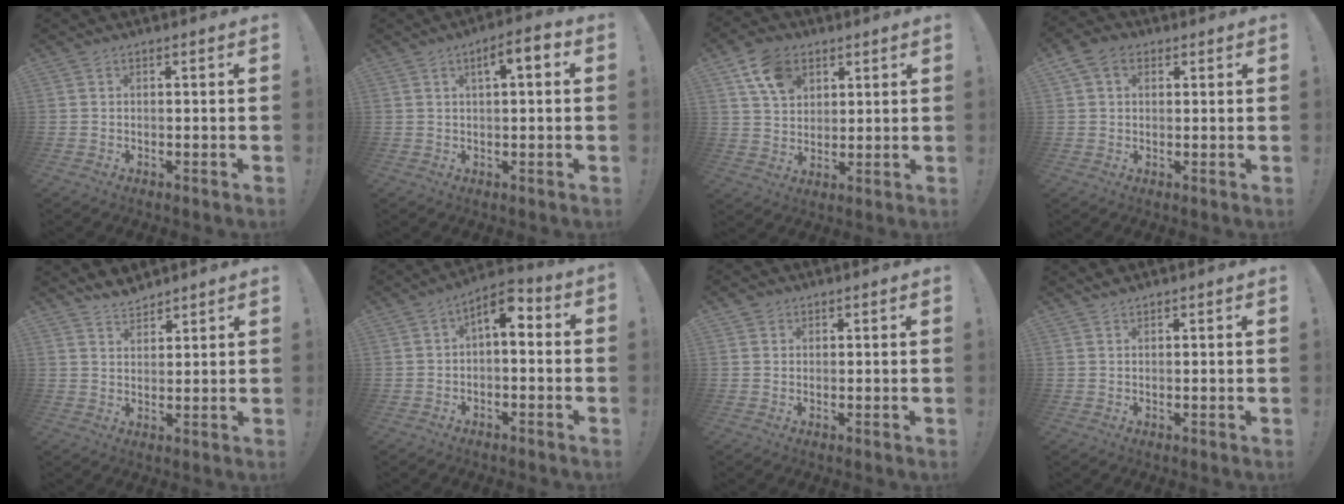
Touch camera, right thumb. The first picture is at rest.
{"total": 5.5, "force": [1.6, 1.4, 5.0], "torque": [-0.078, -0.002, 0.021]}
{"total": 11.0, "force": [5.6, 7.9, 5.3], "torque": [-0.086, -0.017, 0.109]}
{"total": 6.5, "force": [2.7, 4.9, 3.4], "torque": [-0.060, 0.003, 0.054]}
{"total": 5.1, "force": [4.7, 1.6, 0.8], "torque": [-0.008, -0.029, 0.086]}
{"total": 6.3, "force": [1.0, 3.0, 5.5], "torque": [-0.089, -0.005, 0.018]}
{"total": 2.1, "force": [1.4, 1.6, 0.2], "torque": [-0.003, -0.002, 0.025]}
{"total": 1.2, "force": [1.2, 0.2, 0.2], "torque": [-0.001, -0.002, 0.021]}